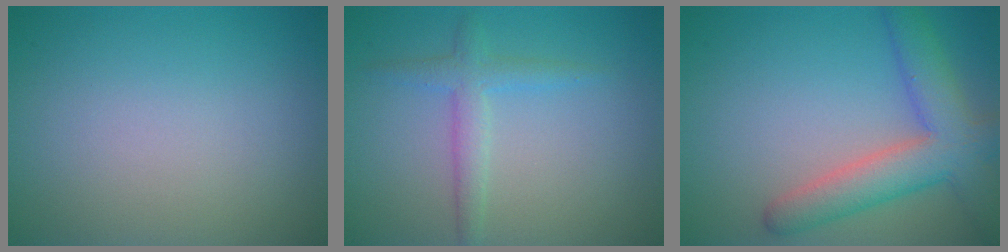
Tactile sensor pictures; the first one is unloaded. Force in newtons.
{"total": 2.4, "press": 2.4, "slide": 0.2}
{"total": 6.3, "press": 6.3, "slide": 0.4}